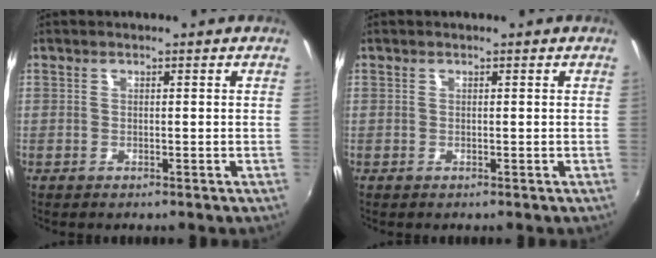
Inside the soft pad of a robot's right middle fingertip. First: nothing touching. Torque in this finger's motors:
{"motor_torque": [0.00, 0.00, 0.00, 0.01]}